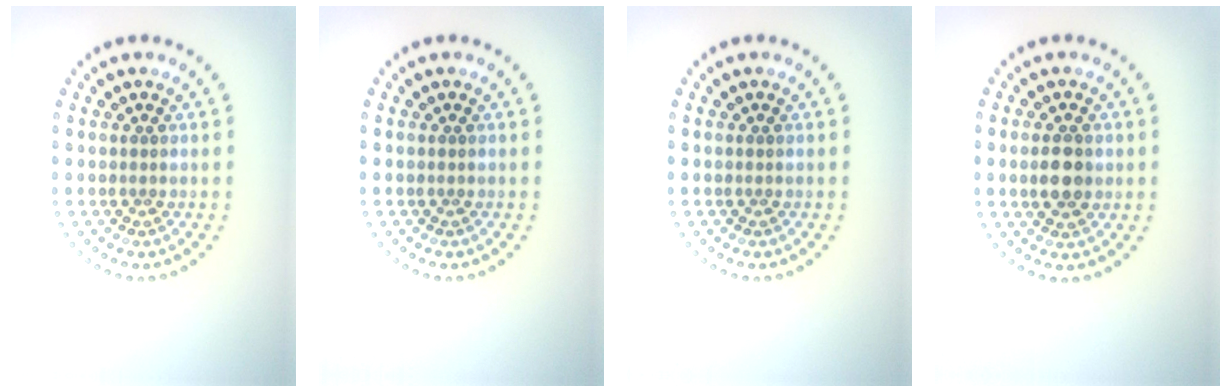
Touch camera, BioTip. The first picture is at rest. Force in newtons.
{"total": 0.0}
{"total": 0.0}
{"total": 3.2, "press": 3.2, "slide": 0.2}